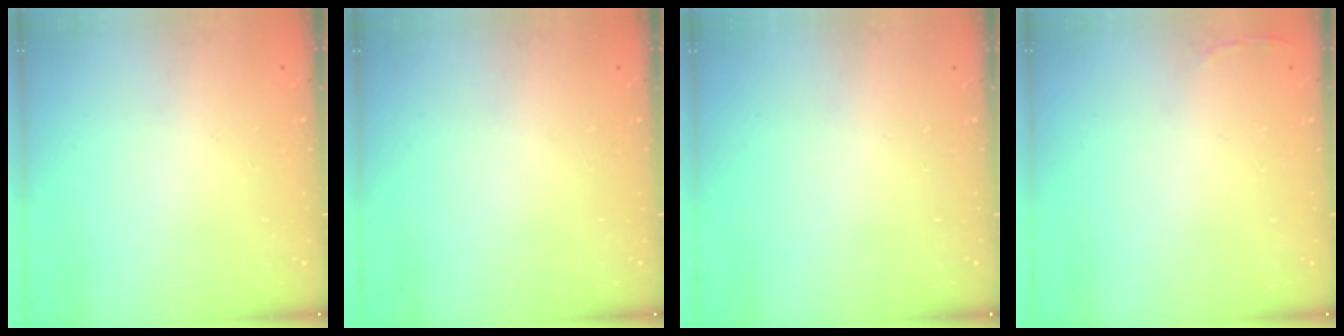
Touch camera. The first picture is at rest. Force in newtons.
{"total": 0.0}
{"total": 0.0}
{"total": 2.8, "press": 2.6, "slide": 0.9}